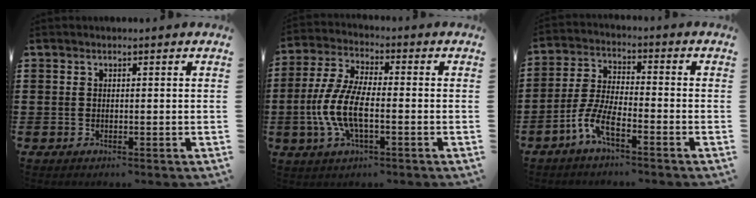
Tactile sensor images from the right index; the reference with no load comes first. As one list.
[{"total": 8.7, "force": [-2.3, 3.3, 7.7], "torque": [-0.185, -0.015, -0.049]}, {"total": 6.4, "force": [-4.1, 1.4, 4.6], "torque": [-0.125, -0.014, -0.086]}]